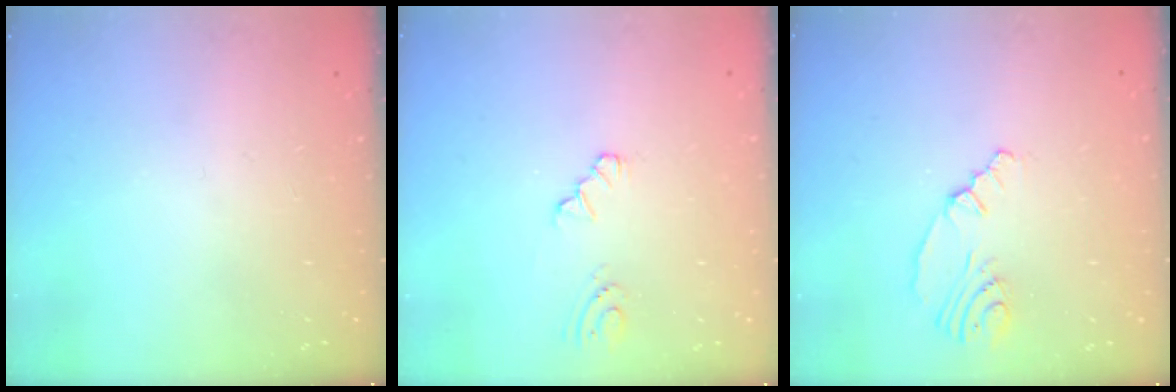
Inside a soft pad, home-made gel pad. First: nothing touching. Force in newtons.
{"total": 2.8, "press": 2.8, "slide": 0.1}
{"total": 5.6, "press": 2.6, "slide": 4.9}